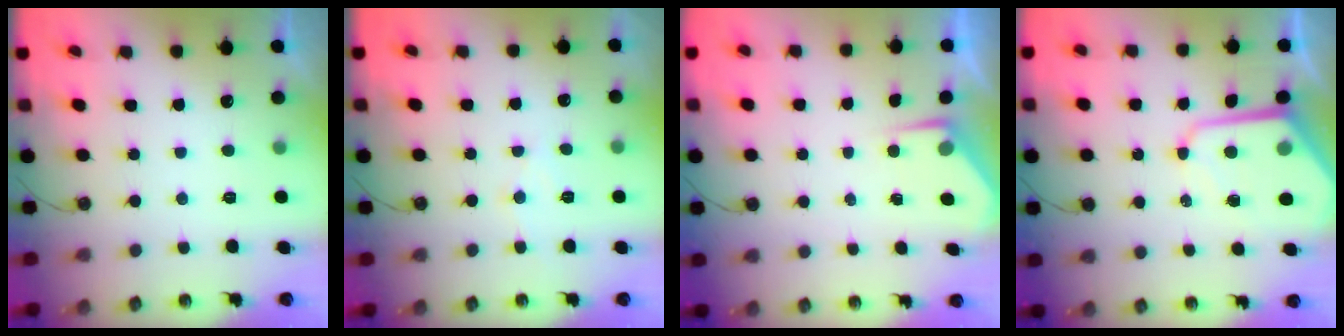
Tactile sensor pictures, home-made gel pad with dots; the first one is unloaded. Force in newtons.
{"total": 5.6, "press": 5.6, "slide": 0.7}
{"total": 3.1, "press": 3.1, "slide": 0.4}
{"total": 9.6, "press": 9.5, "slide": 0.8}